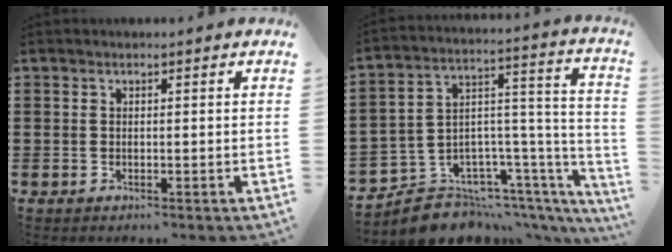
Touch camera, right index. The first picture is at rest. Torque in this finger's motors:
{"motor_torque": [-2.05, 0.08, -1.05, -0.21]}